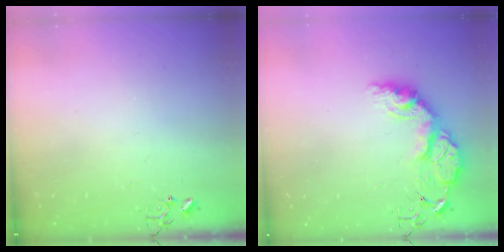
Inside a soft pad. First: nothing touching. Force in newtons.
{"total": 16.3, "press": 16.3, "slide": 1.2}